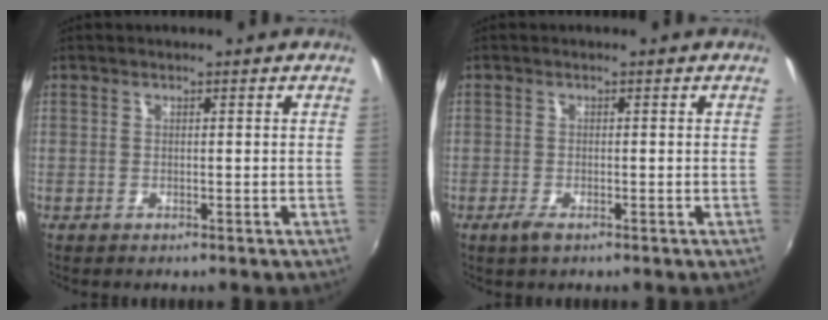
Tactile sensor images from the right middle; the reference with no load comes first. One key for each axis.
{"total": 2.0, "fx": -1.3, "fy": 0.7, "fz": 1.4, "tx": -0.030, "ty": -0.004, "tz": -0.024}